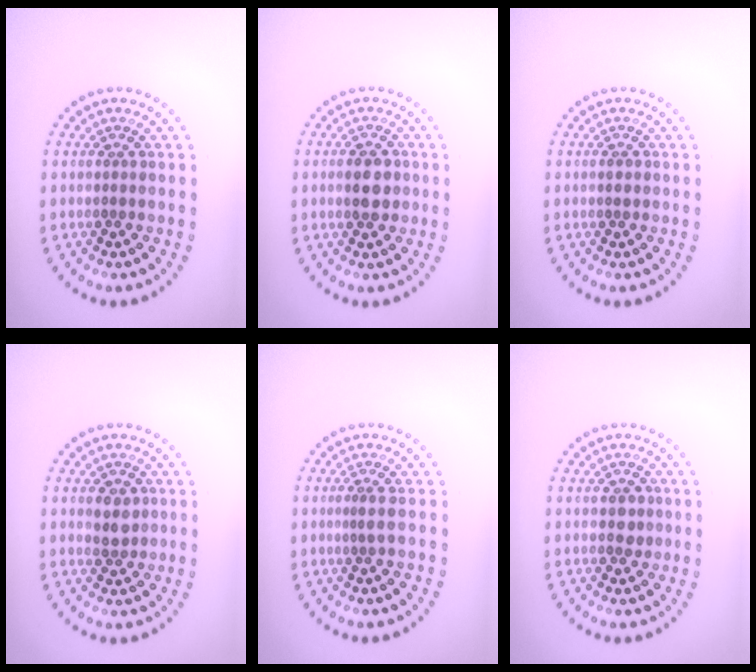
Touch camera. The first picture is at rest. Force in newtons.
{"total": 3.0, "press": 3.0, "slide": 0.1}
{"total": 1.0, "press": 0.9, "slide": 0.2}
{"total": 2.1, "press": 2.0, "slide": 0.6}
{"total": 0.8, "press": 0.5, "slide": 0.6}
{"total": 1.4, "press": 1.4, "slide": 0.2}